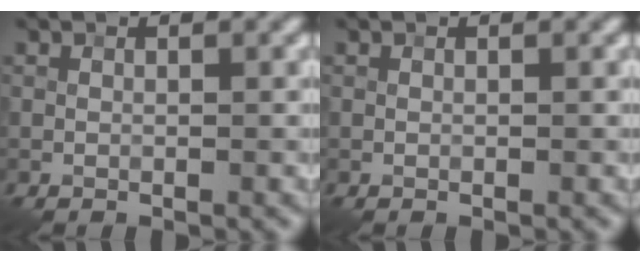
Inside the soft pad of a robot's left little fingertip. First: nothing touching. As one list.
[{"total": 0.0}]